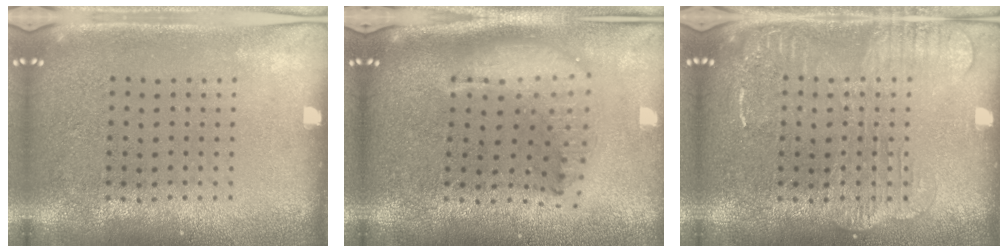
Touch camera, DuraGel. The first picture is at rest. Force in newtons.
{"total": 2.2, "press": 1.7, "slide": 1.4}
{"total": 2.8, "press": 2.7, "slide": 0.4}